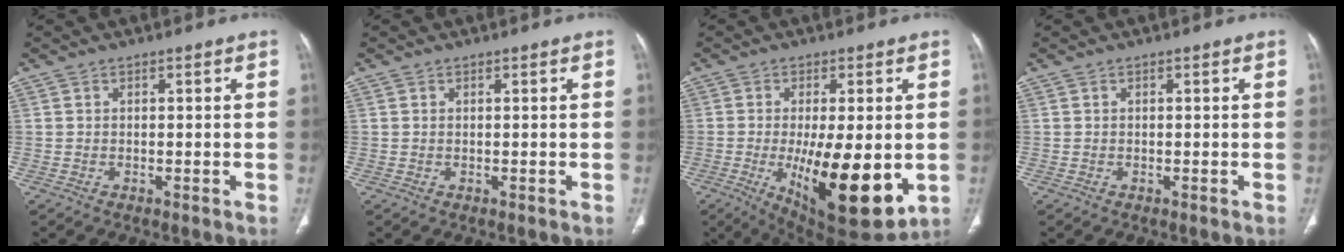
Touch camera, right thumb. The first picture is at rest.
{"total": 0.0}
{"total": 18.3, "force": [-3.2, 6.3, 16.9], "torque": [-0.255, -0.031, -0.027]}
{"total": 0.0}